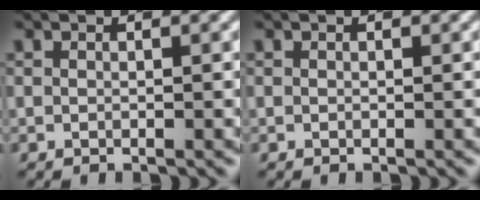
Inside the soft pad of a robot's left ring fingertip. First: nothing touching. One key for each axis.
{"total": 0.0}